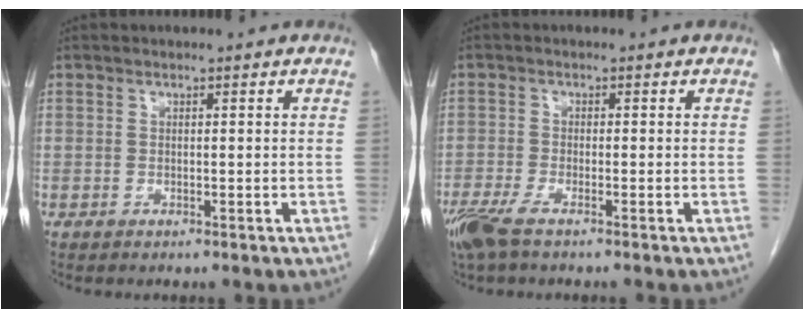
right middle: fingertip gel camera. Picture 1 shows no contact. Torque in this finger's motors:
{"motor_torque": [-0.36, -0.28, 0.06, 0.04]}